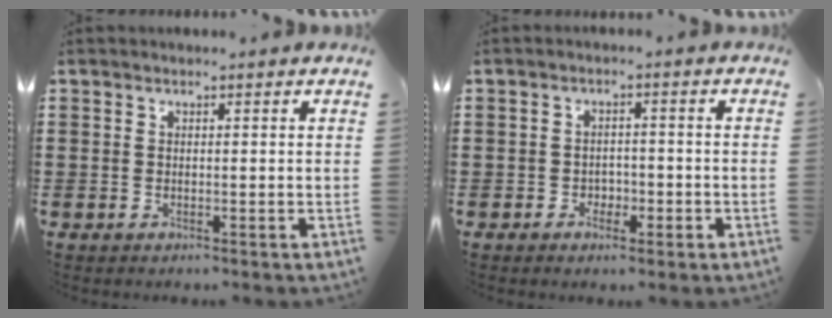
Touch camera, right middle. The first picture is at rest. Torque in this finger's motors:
{"motor_torque": [-0.34, 0.09, -0.06, -0.01]}